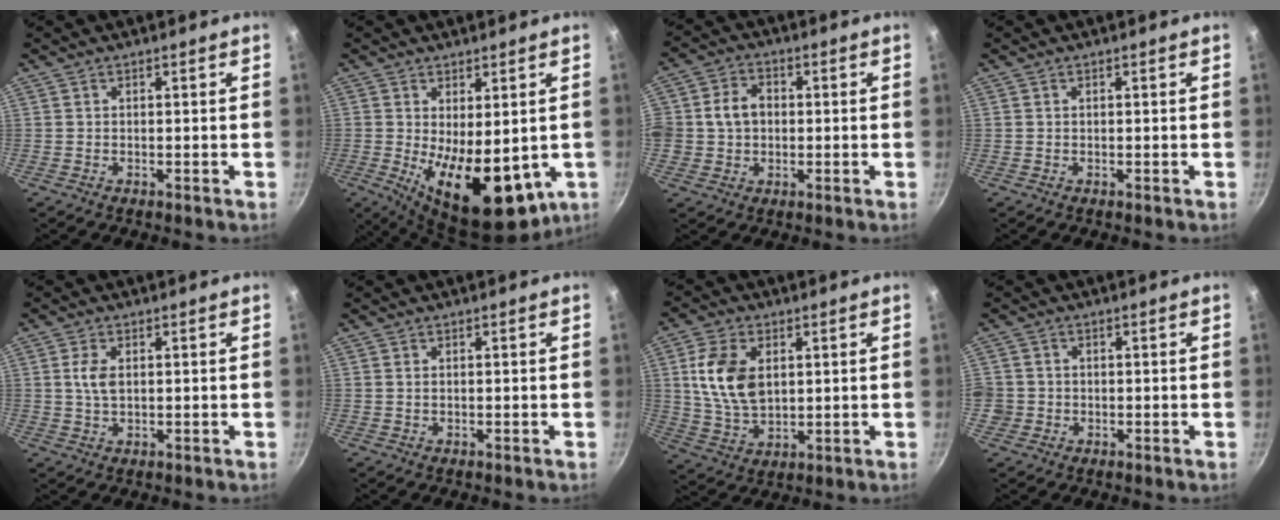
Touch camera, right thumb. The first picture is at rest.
{"total": 16.4, "force": [-2.1, 7.9, 14.2], "torque": [-0.188, -0.027, -0.010]}
{"total": 6.9, "force": [0.3, 5.8, 3.8], "torque": [-0.045, 0.012, -0.006]}
{"total": 0.0}
{"total": 3.8, "force": [0.7, 2.1, 3.0], "torque": [-0.059, 0.001, 0.013]}
{"total": 0.5, "force": [0.1, 0.3, 0.4], "torque": [-0.007, 0.001, 0.003]}
{"total": 11.9, "force": [2.5, 7.5, 8.8], "torque": [-0.157, -0.015, 0.054]}
{"total": 3.6, "force": [-0.7, 3.4, 1.1], "torque": [-0.013, 0.010, -0.012]}